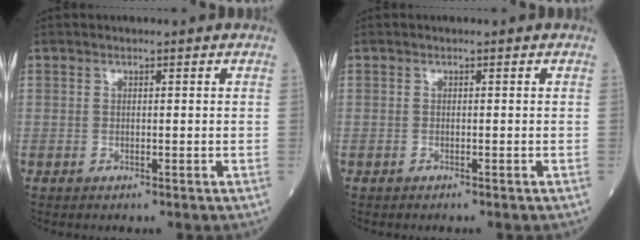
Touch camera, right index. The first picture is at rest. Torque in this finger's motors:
{"motor_torque": [0.17, 0.02, 0.05, 0.01]}